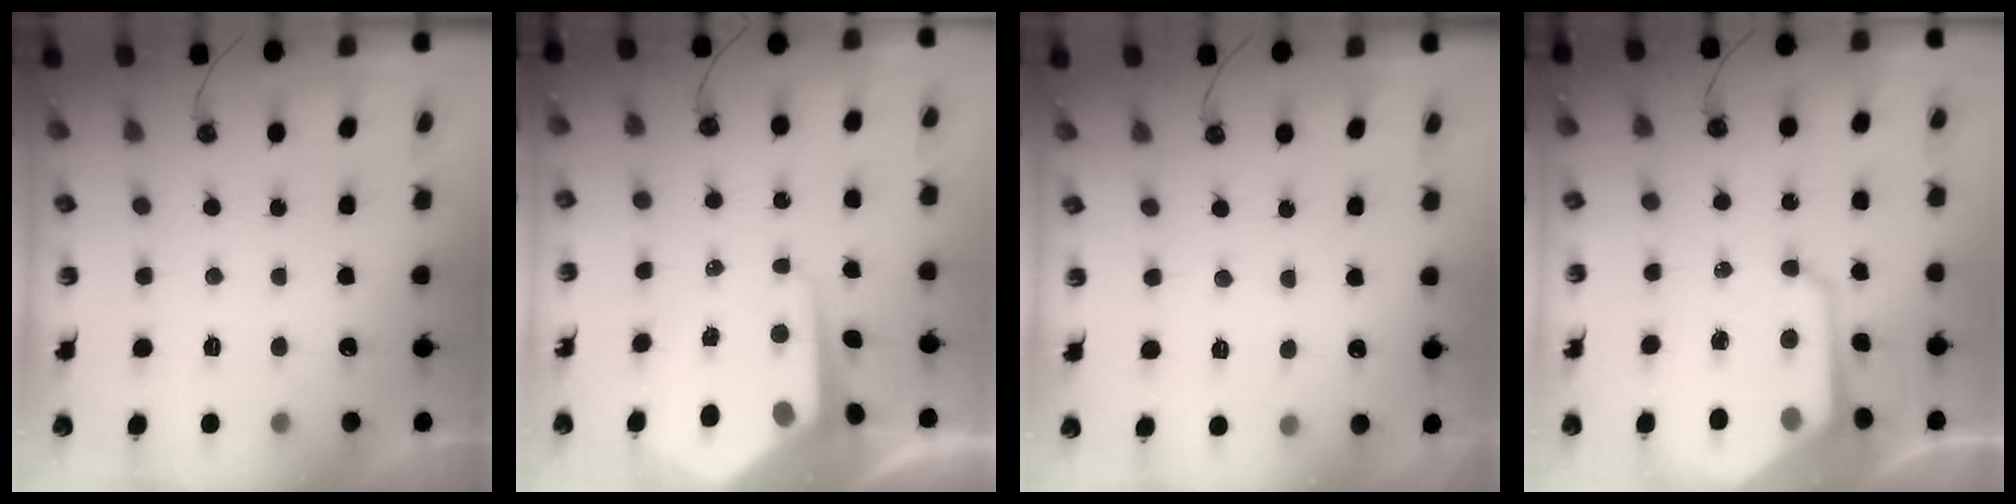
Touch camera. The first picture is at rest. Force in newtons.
{"total": 8.3, "press": 8.3, "slide": 0.7}
{"total": 3.6, "press": 3.5, "slide": 0.5}
{"total": 11.9, "press": 11.8, "slide": 1.1}